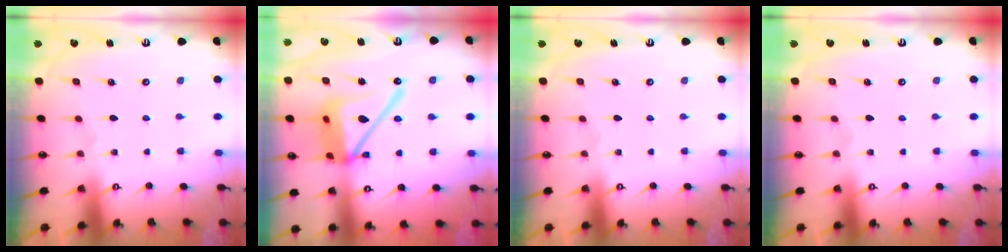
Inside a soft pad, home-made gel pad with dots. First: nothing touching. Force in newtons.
{"total": 18.7, "press": 18.6, "slide": 1.9}
{"total": 0.0}
{"total": 0.0}